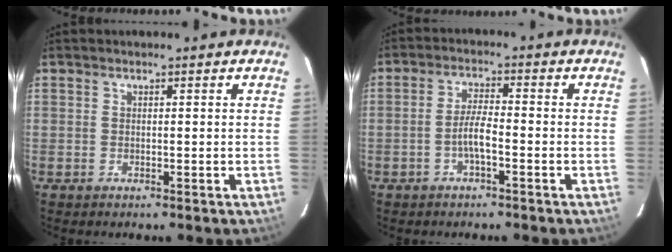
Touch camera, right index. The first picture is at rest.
{"total": 4.0, "force": [-1.8, 0.6, 3.5], "torque": [-0.072, 0.004, -0.033]}